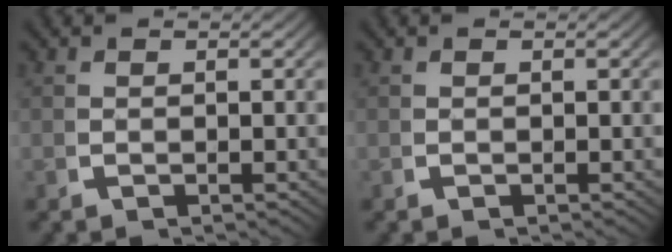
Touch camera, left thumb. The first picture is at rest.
{"total": 0.0}